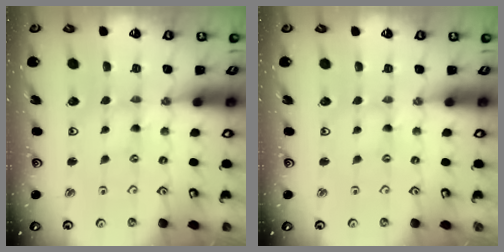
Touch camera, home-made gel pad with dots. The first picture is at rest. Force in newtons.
{"total": 0.0}